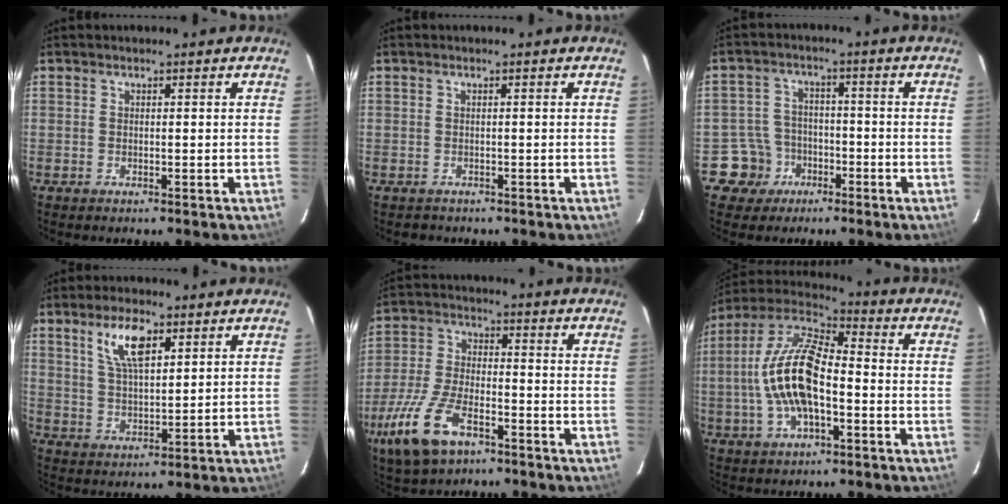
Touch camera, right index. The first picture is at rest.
{"total": 1.3, "force": [-0.9, 1.0, -0.2], "torque": [0.001, 0.004, -0.009]}
{"total": 6.4, "force": [-3.4, 5.5, -0.1], "torque": [-0.019, 0.025, -0.057]}
{"total": 8.0, "force": [4.0, 1.8, 6.7], "torque": [-0.131, 0.001, 0.082]}
{"total": 14.6, "force": [-8.2, 6.7, 10.0], "torque": [-0.229, -0.022, -0.155]}
{"total": 15.5, "force": [-2.9, 6.5, 13.8], "torque": [-0.278, 0.009, -0.059]}